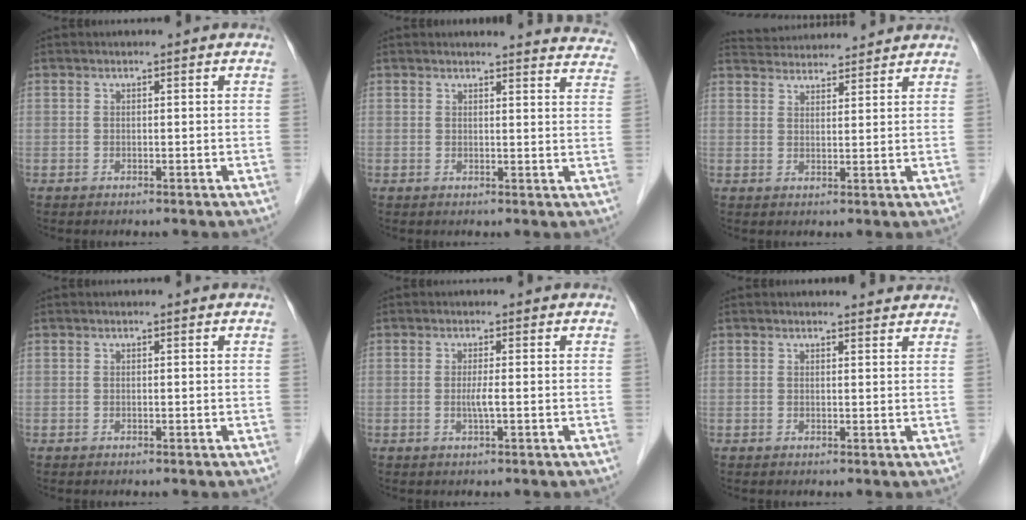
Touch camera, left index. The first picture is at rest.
{"total": 11.3, "force": [11.2, 1.1, 1.1], "torque": [0.019, -0.059, 0.086]}
{"total": 9.1, "force": [8.9, 1.2, 1.6], "torque": [-0.031, 0.032, 0.130]}
{"total": 0.0}
{"total": 1.7, "force": [-0.2, -0.2, 1.6], "torque": [-0.038, -0.003, -0.005]}
{"total": 2.3, "force": [2.2, 0.4, 0.0], "torque": [-0.008, -0.003, 0.020]}